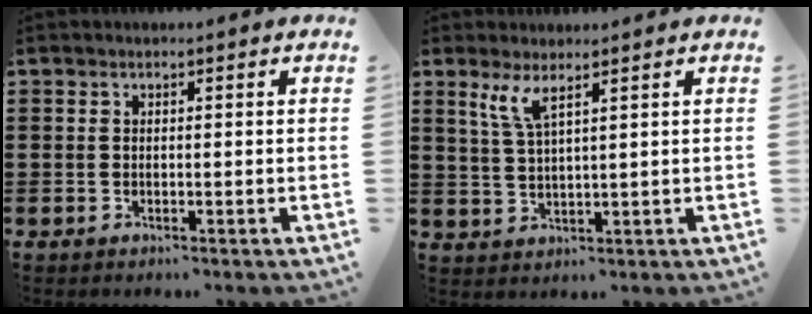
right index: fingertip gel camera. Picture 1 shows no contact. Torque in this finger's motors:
{"motor_torque": [0.51, 0.17, 0.14, 0.08]}